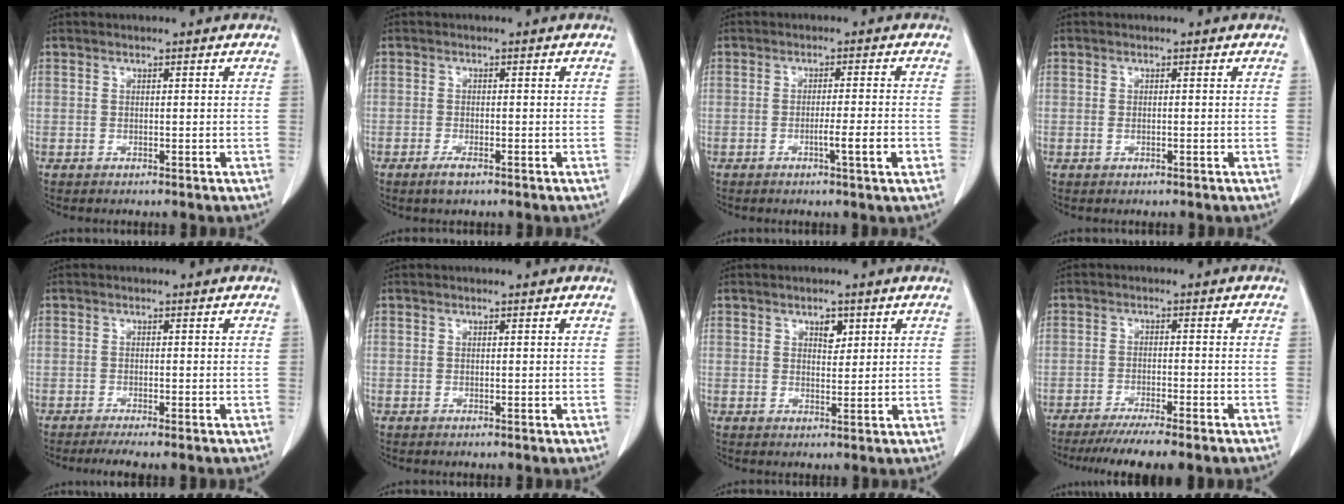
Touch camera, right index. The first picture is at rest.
{"total": 1.9, "force": [-1.2, 0.4, 1.4], "torque": [-0.030, -0.003, -0.020]}
{"total": 4.5, "force": [-1.6, -0.5, 4.1], "torque": [-0.061, -0.006, -0.025]}
{"total": 0.6, "force": [-0.1, 0.1, 0.6], "torque": [-0.013, -0.001, -0.001]}
{"total": 3.9, "force": [-3.1, 0.2, 2.3], "torque": [-0.031, -0.007, -0.046]}
{"total": 0.0}
{"total": 2.3, "force": [1.2, 1.3, 1.5], "torque": [-0.019, -0.002, 0.019]}
{"total": 9.2, "force": [-7.6, 0.1, 5.2], "torque": [-0.069, -0.019, -0.118]}